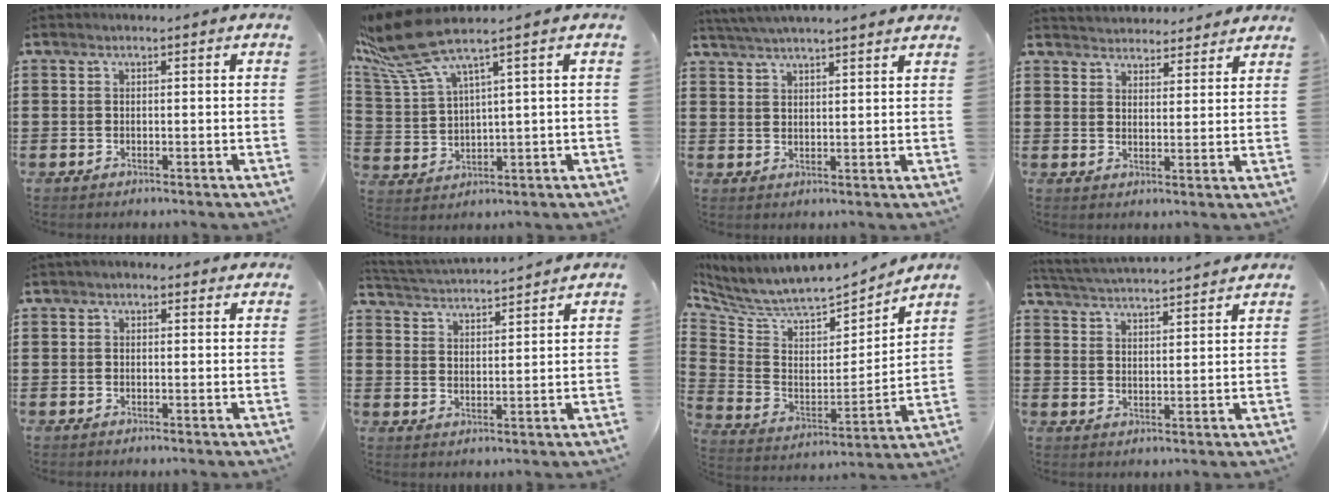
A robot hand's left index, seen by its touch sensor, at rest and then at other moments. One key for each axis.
{"total": 8.6, "fx": 5.8, "fy": 1.4, "fz": 6.2, "tx": -0.168, "ty": -0.040, "tz": 0.097}
{"total": 3.5, "fx": 3.4, "fy": -0.6, "fz": 0.6, "tx": -0.022, "ty": -0.010, "tz": 0.061}
{"total": 3.4, "fx": 3.4, "fy": 0.3, "fz": -0.5, "tx": -0.003, "ty": -0.014, "tz": 0.062}
{"total": 1.3, "fx": 1.0, "fy": 0.7, "fz": 0.6, "tx": -0.013, "ty": 0.007, "tz": 0.018}
{"total": 3.2, "fx": 3.1, "fy": -0.3, "fz": 0.0, "tx": -0.017, "ty": -0.023, "tz": 0.051}
{"total": 6.1, "fx": 5.7, "fy": 1.5, "fz": 1.5, "tx": -0.064, "ty": -0.055, "tz": 0.095}
{"total": 3.7, "fx": 3.7, "fy": -0.6, "fz": 0.2, "tx": -0.023, "ty": -0.029, "tz": 0.059}